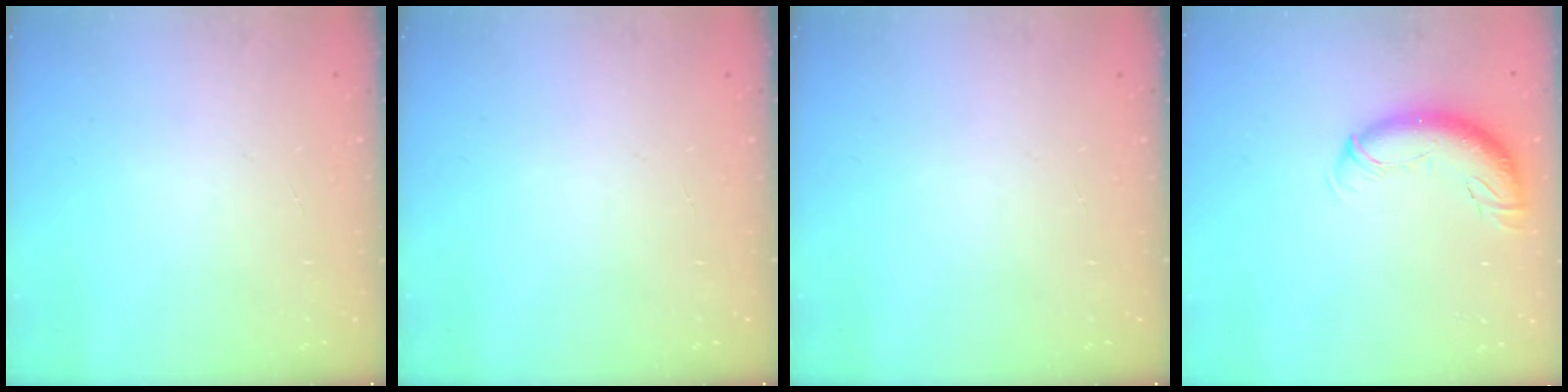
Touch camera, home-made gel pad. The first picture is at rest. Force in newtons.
{"total": 0.0}
{"total": 0.0}
{"total": 11.0, "press": 10.7, "slide": 2.8}